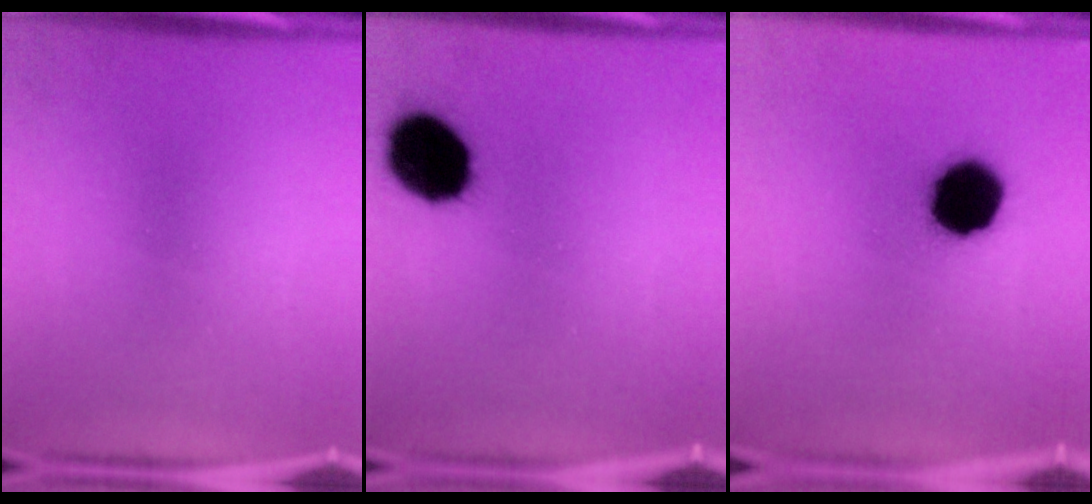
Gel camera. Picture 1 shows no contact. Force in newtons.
{"total": 14.7}
{"total": 14.1}